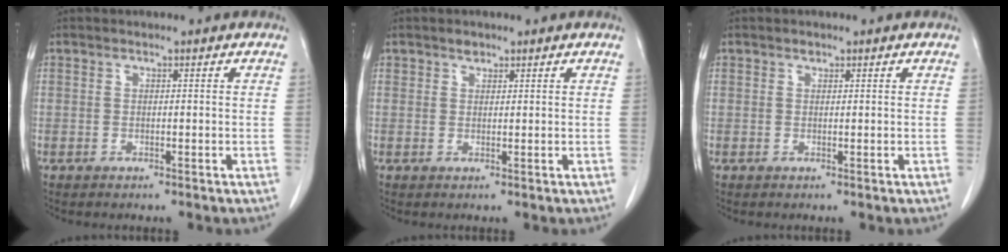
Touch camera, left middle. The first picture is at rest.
{"total": 1.2, "force": [0.9, 0.7, 0.3], "torque": [-0.003, -0.001, 0.013]}
{"total": 0.5, "force": [0.4, 0.3, 0.1], "torque": [-0.003, -0.002, 0.004]}